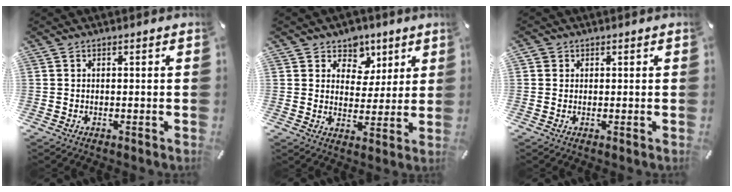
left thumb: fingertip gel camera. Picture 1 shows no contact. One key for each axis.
{"total": 7.2, "fx": 3.9, "fy": 6.1, "fz": 0.9, "tx": -0.014, "ty": -0.034, "tz": 0.068}
{"total": 1.5, "fx": 0.4, "fy": 1.4, "fz": 0.3, "tx": 0.002, "ty": 0.003, "tz": 0.004}